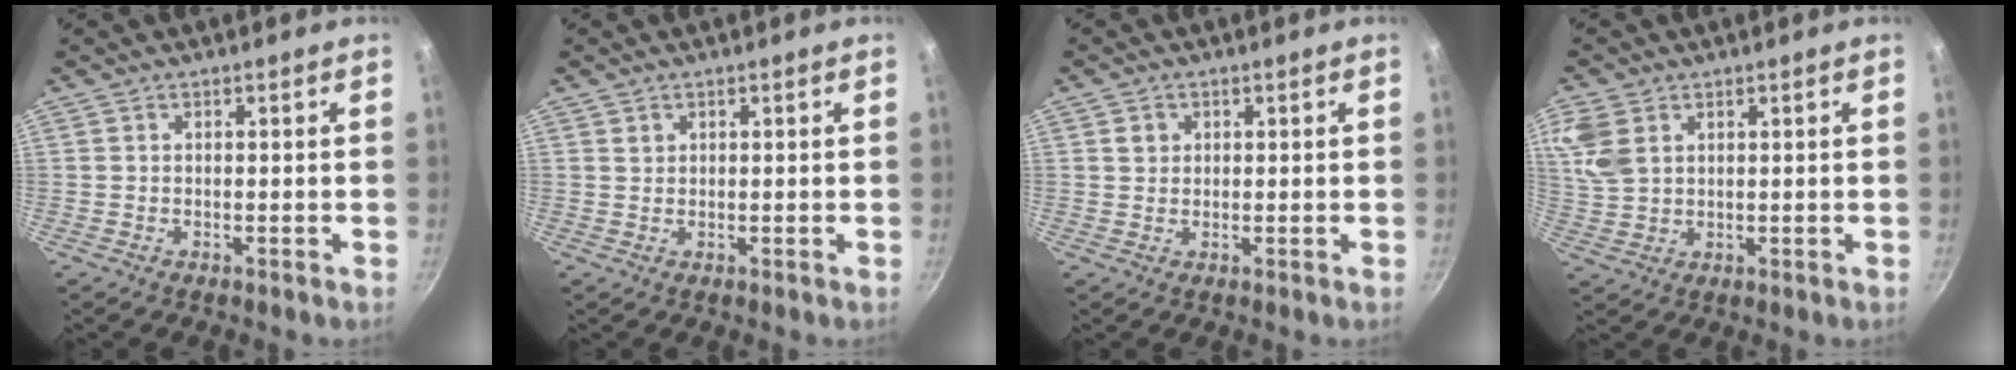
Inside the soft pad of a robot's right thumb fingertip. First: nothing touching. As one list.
[{"total": 1.0, "force": [0.6, 0.8, 0.3], "torque": [-0.002, 0.004, 0.011]}, {"total": 2.1, "force": [0.7, 1.9, 0.7], "torque": [-0.005, 0.005, 0.011]}, {"total": 7.6, "force": [3.2, 5.1, 4.7], "torque": [-0.095, -0.004, 0.067]}]